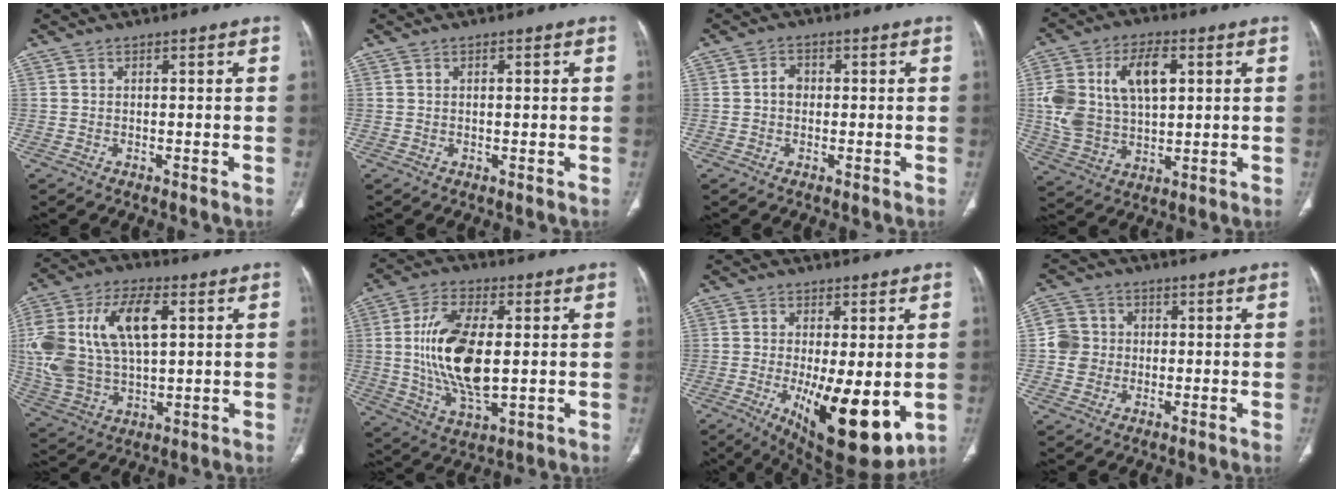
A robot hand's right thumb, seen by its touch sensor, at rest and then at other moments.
{"total": 1.3, "force": [0.3, 0.4, 1.2], "torque": [-0.021, 0.005, 0.007]}
{"total": 2.5, "force": [-0.1, 2.0, 1.4], "torque": [-0.014, 0.009, -0.007]}
{"total": 15.8, "force": [3.8, 9.4, 12.1], "torque": [-0.218, 0.007, 0.078]}
{"total": 20.9, "force": [4.7, 11.4, 16.9], "torque": [-0.348, 0.006, 0.087]}
{"total": 16.8, "force": [0.9, 8.0, 14.7], "torque": [-0.283, -0.012, 0.022]}
{"total": 15.4, "force": [-3.2, 5.4, 14.1], "torque": [-0.210, -0.031, -0.032]}
{"total": 5.9, "force": [-0.1, 5.7, 1.5], "torque": [-0.006, 0.009, -0.008]}